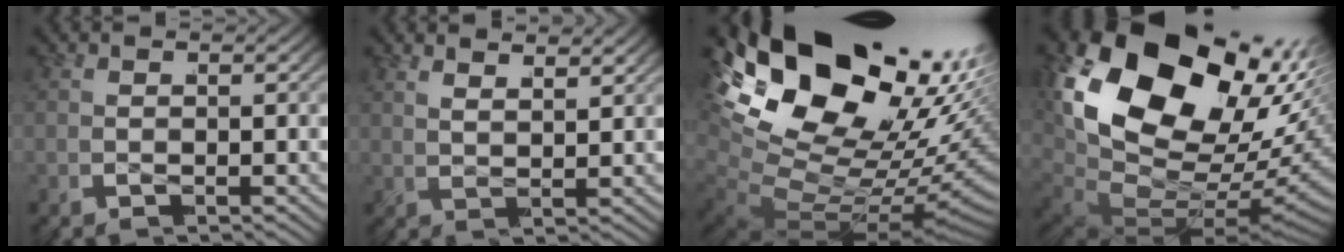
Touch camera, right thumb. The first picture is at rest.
{"total": 1.9, "force": [1.7, 0.0, 1.0], "torque": [-0.009, 0.002, 0.029]}
{"total": 23.2, "force": [1.6, 15.2, 17.5], "torque": [-0.315, -0.042, 0.040]}
{"total": 24.9, "force": [2.1, 16.4, 18.6], "torque": [-0.356, -0.034, 0.044]}